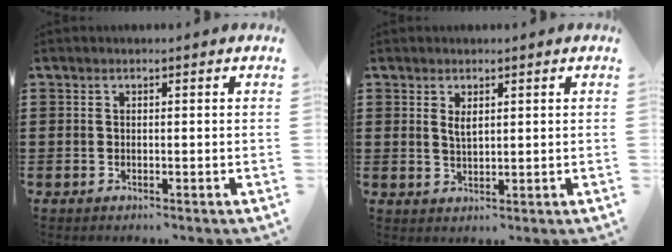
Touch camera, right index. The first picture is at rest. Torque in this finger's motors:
{"motor_torque": [-0.08, -0.09, -0.01, 0.01]}